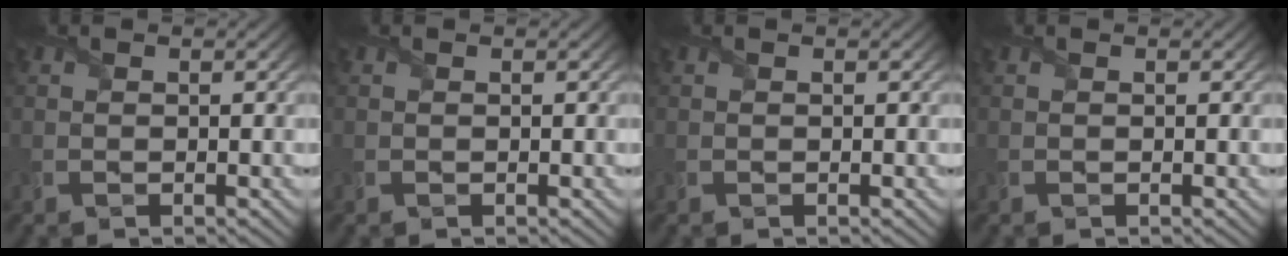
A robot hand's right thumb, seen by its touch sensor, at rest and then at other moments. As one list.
[{"total": 0.0}, {"total": 0.0}, {"total": 0.0}]